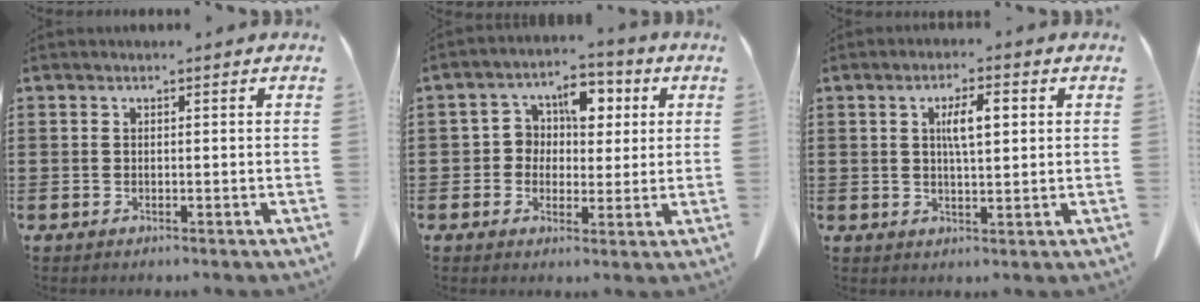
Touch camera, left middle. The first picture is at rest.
{"total": 6.4, "force": [1.9, 4.8, 3.8], "torque": [-0.087, 0.015, 0.029]}
{"total": 4.6, "force": [1.2, 1.4, 4.2], "torque": [-0.076, 0.006, 0.015]}